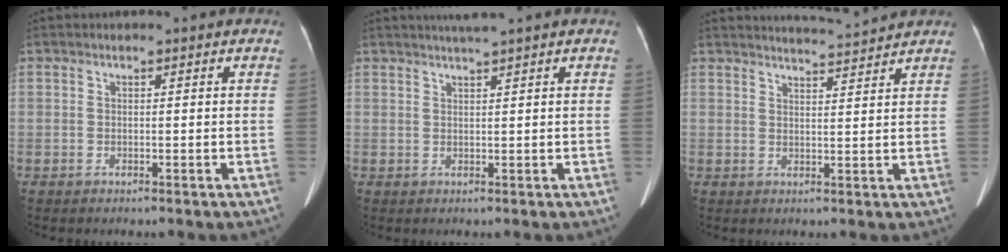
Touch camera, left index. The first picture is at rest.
{"total": 2.7, "force": [2.2, -0.7, 1.3], "torque": [-0.018, 0.010, 0.041]}
{"total": 5.1, "force": [5.0, -0.9, 0.5], "torque": [-0.017, 0.002, 0.072]}